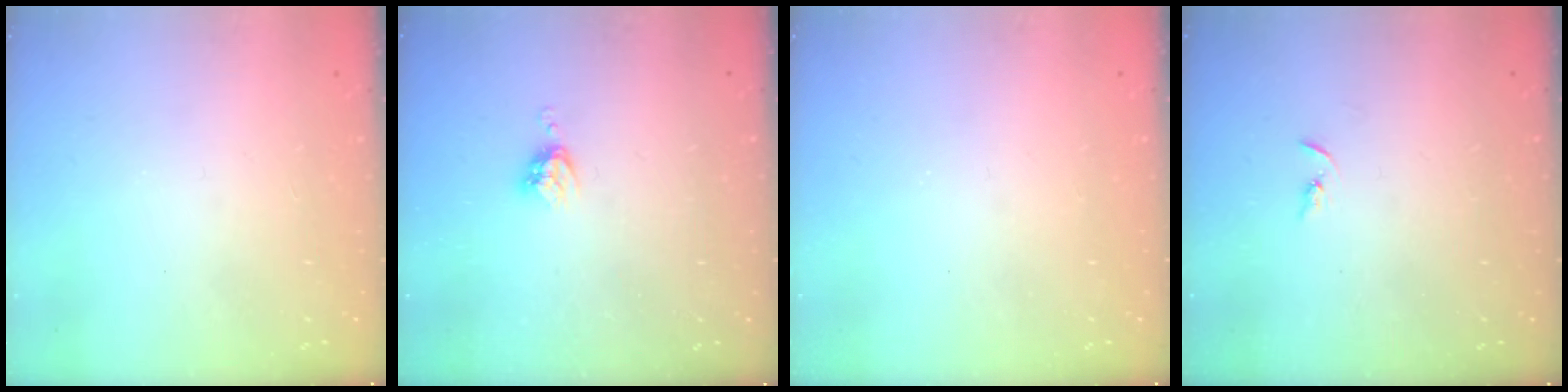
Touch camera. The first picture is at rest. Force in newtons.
{"total": 4.0, "press": 4.0, "slide": 0.5}
{"total": 0.0}
{"total": 2.2, "press": 2.2, "slide": 0.2}